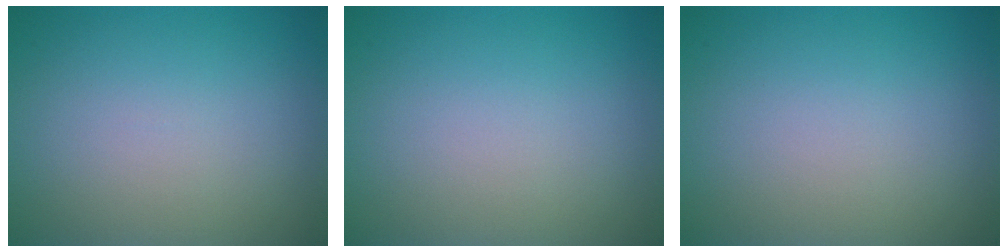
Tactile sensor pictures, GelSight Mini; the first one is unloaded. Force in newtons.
{"total": 0.0}
{"total": 0.0}